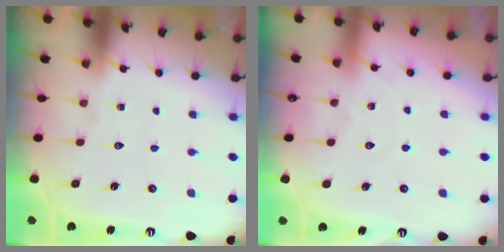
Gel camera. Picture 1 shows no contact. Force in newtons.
{"total": 2.8, "press": 2.8, "slide": 0.4}